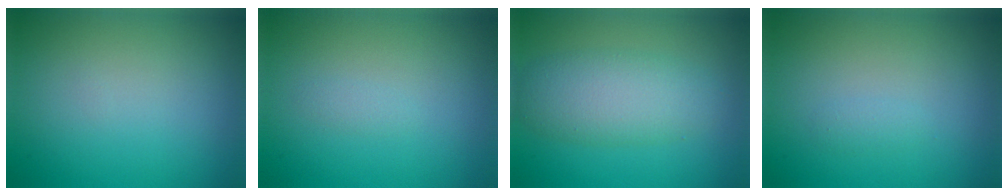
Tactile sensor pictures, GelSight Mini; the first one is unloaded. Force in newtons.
{"total": 0.6, "press": 0.6, "slide": 0.1}
{"total": 5.1, "press": 5.1, "slide": 0.1}
{"total": 0.7, "press": 0.7, "slide": 0.0}